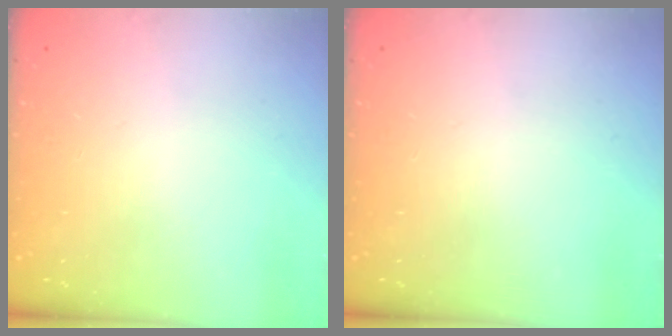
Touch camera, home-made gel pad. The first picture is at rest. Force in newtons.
{"total": 0.0}